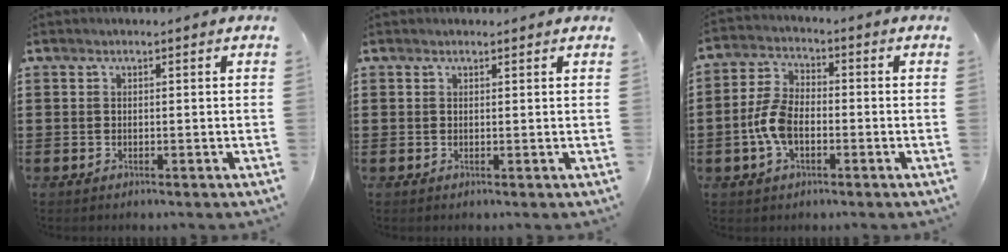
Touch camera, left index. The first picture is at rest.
{"total": 0.6, "force": [0.5, 0.2, 0.3], "torque": [-0.006, 0.000, 0.010]}
{"total": 6.6, "force": [-1.6, 3.7, 5.2], "torque": [-0.133, -0.002, -0.038]}